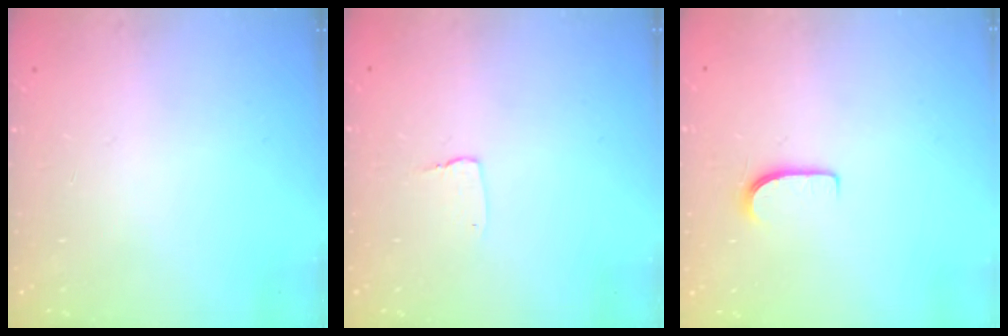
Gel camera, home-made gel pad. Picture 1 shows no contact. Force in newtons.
{"total": 2.7, "press": 2.7, "slide": 0.2}
{"total": 5.4, "press": 5.3, "slide": 0.5}